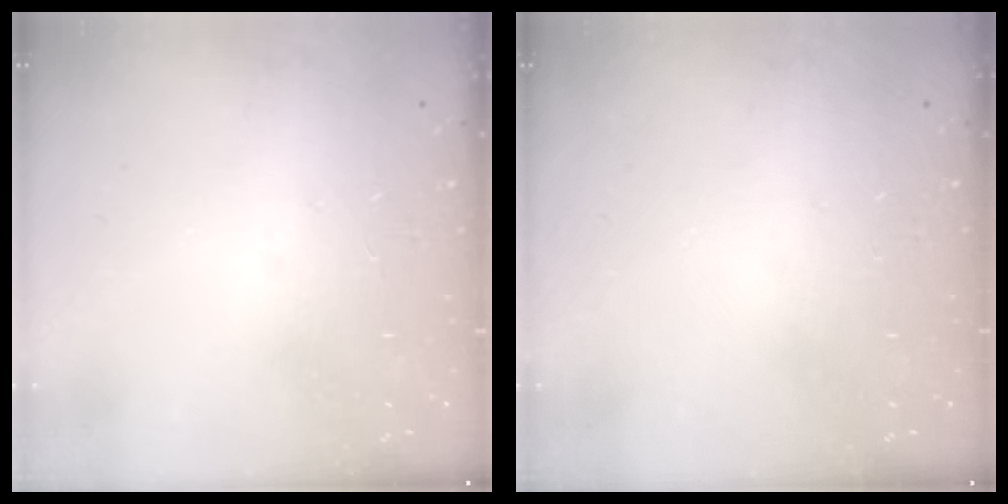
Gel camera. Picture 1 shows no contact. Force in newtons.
{"total": 0.0}